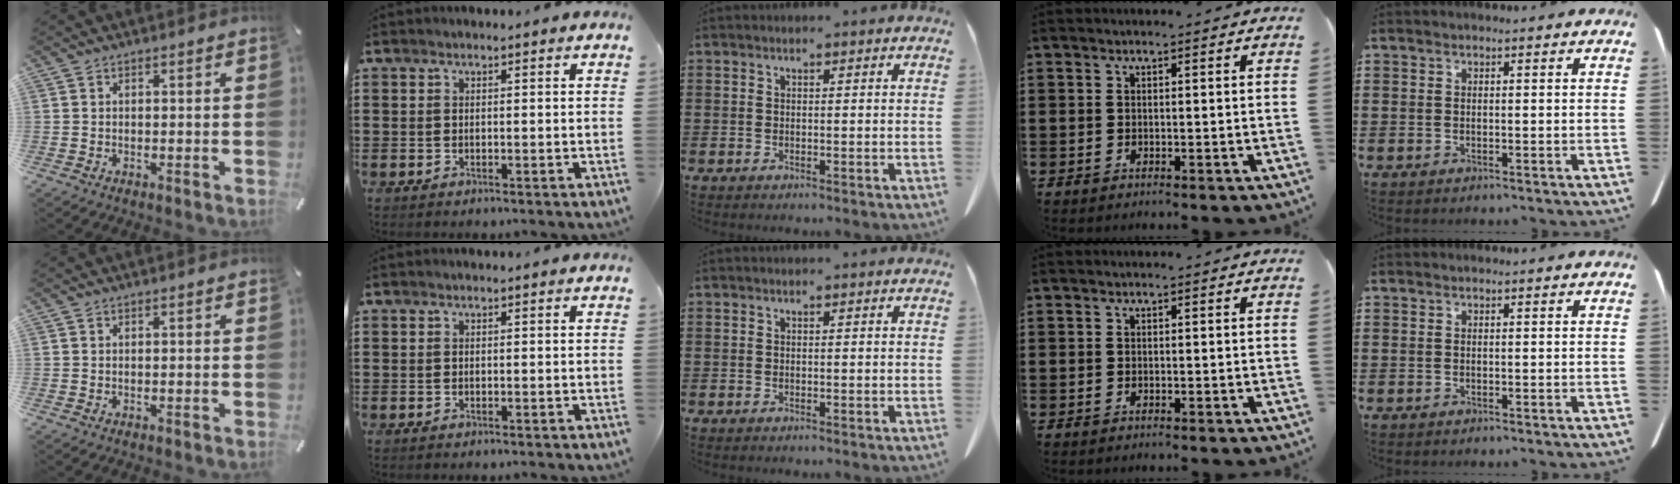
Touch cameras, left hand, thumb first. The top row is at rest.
{}